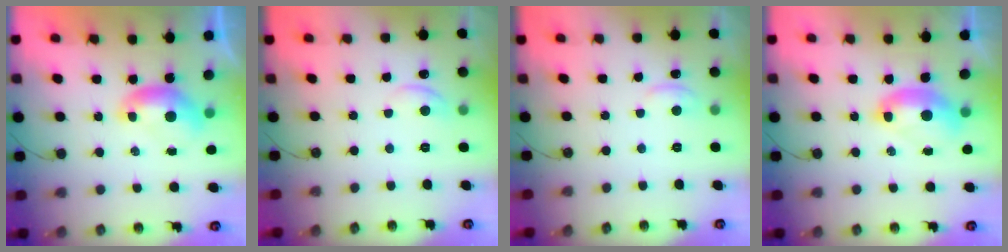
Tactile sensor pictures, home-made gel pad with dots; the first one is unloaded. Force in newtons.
{"total": 2.6, "press": 2.6, "slide": 0.5}
{"total": 2.0, "press": 1.9, "slide": 0.4}
{"total": 2.5, "press": 2.5, "slide": 0.6}